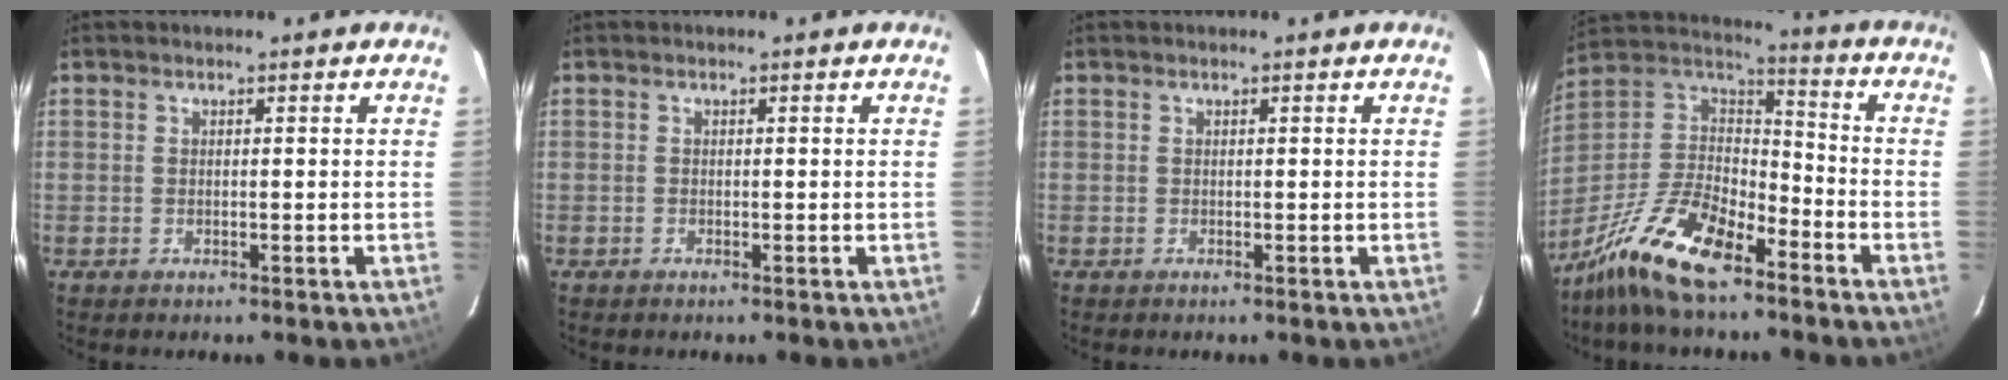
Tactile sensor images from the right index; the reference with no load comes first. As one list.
[{"total": 0.0}, {"total": 0.0}, {"total": 17.8, "force": [-12.7, 6.3, 10.9], "torque": [-0.234, 0.000, -0.240]}]